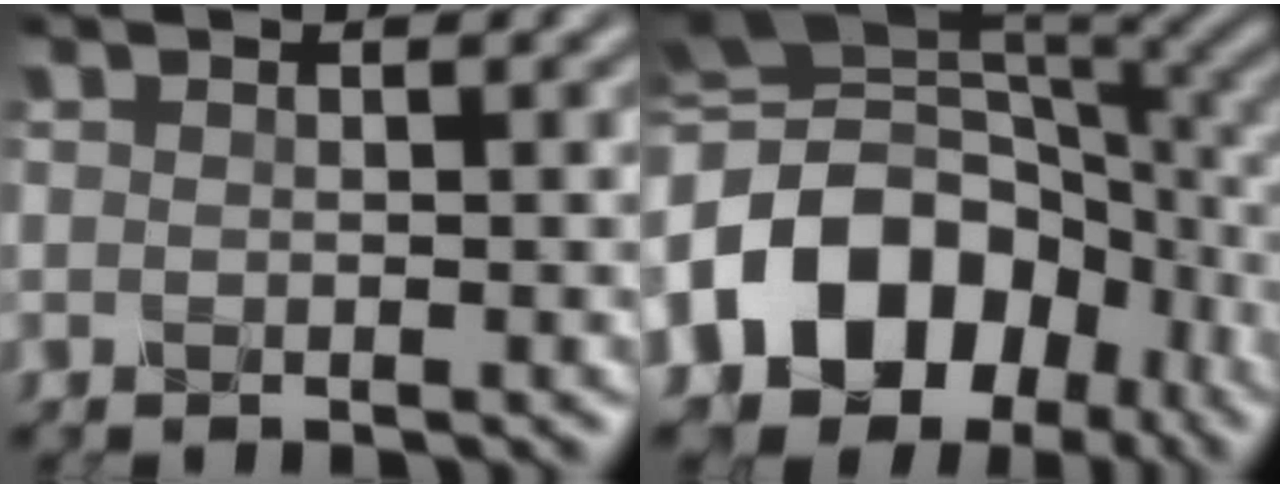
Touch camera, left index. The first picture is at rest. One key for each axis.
{"total": 16.3, "fx": -4.2, "fy": 12.4, "fz": 9.6, "tx": -0.201, "ty": -0.005, "tz": -0.086}